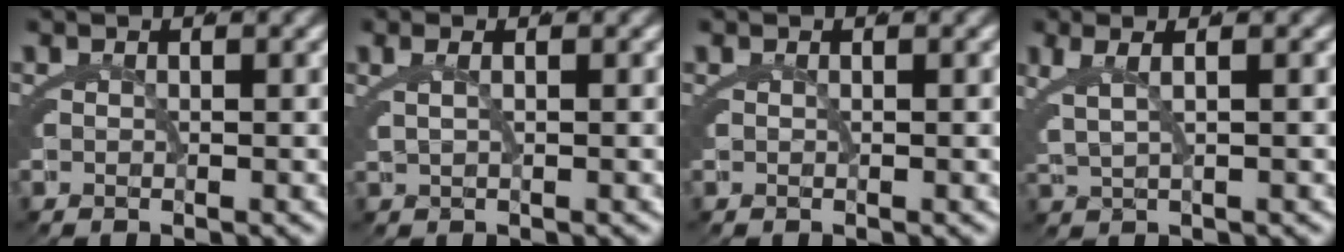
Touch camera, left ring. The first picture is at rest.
{"total": 1.3, "force": [0.5, 0.2, 1.1], "torque": [-0.023, 0.007, 0.011]}
{"total": 0.0}
{"total": 3.2, "force": [1.4, 0.7, 2.8], "torque": [-0.052, 0.012, 0.027]}